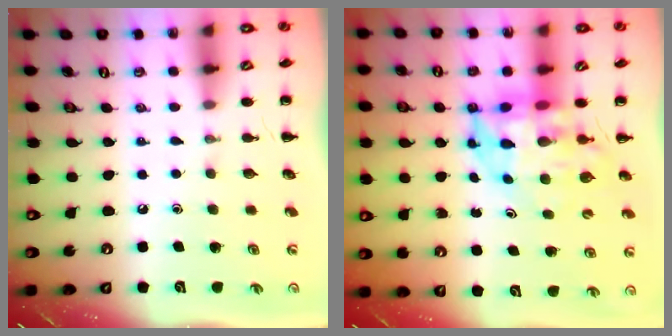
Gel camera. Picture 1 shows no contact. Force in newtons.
{"total": 7.1, "press": 6.8, "slide": 2.0}